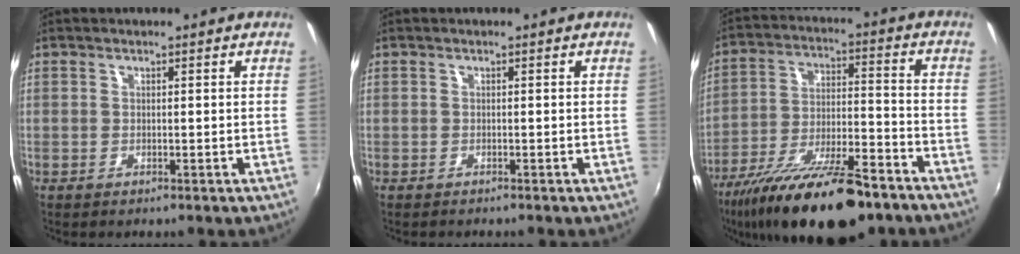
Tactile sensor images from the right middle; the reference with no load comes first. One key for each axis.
{"total": 0.6, "fx": -0.6, "fy": -0.1, "fz": 0.2, "tx": -0.003, "ty": -0.003, "tz": -0.010}
{"total": 22.6, "fx": -16.4, "fy": 6.1, "fz": 14.4, "tx": -0.265, "ty": -0.045, "tz": -0.263}